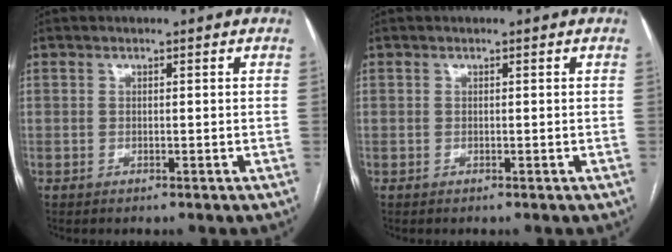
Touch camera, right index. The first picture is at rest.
{"total": 0.0}